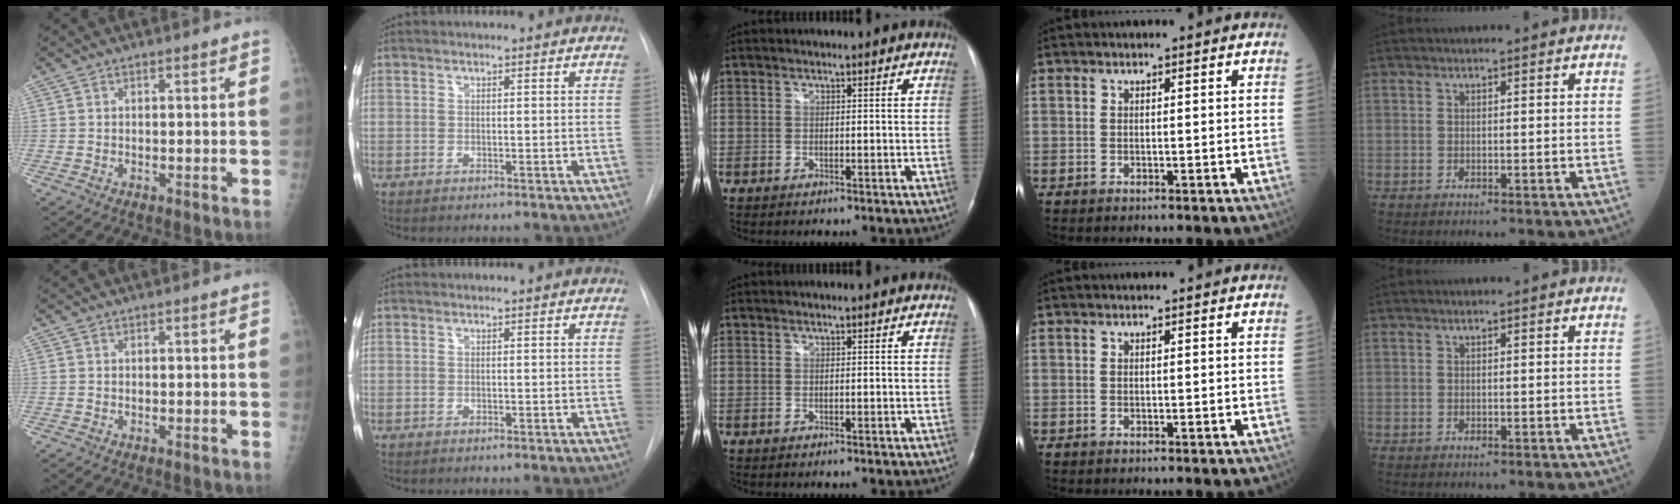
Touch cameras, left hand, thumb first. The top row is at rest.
{}